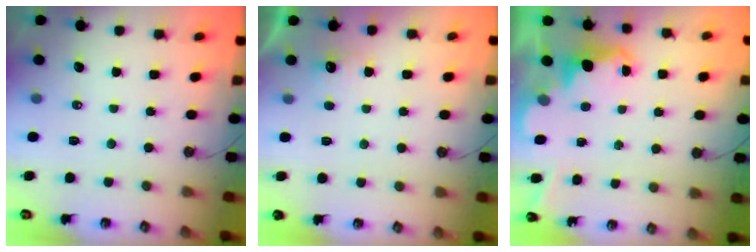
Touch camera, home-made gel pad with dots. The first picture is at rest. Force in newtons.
{"total": 5.5, "press": 5.5, "slide": 1.0}
{"total": 2.4, "press": 2.3, "slide": 0.6}